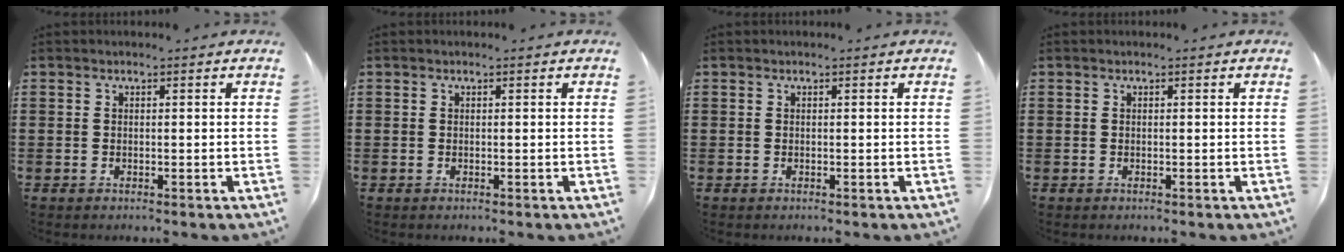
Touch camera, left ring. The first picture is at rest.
{"total": 0.0}
{"total": 0.0}
{"total": 0.0}